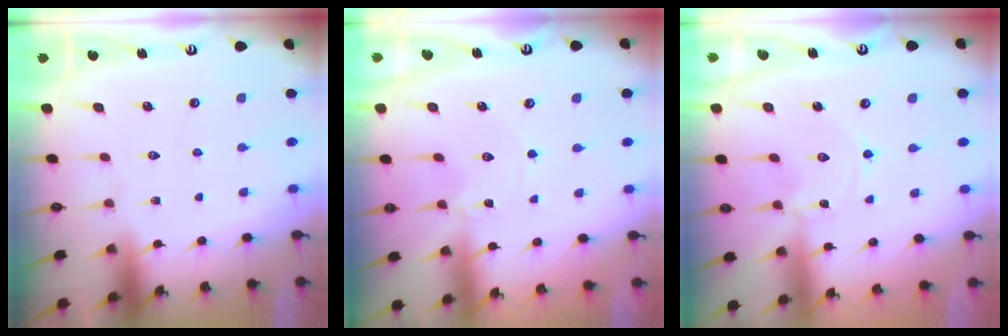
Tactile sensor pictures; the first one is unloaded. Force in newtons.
{"total": 1.3, "press": 1.3, "slide": 0.2}
{"total": 0.0}